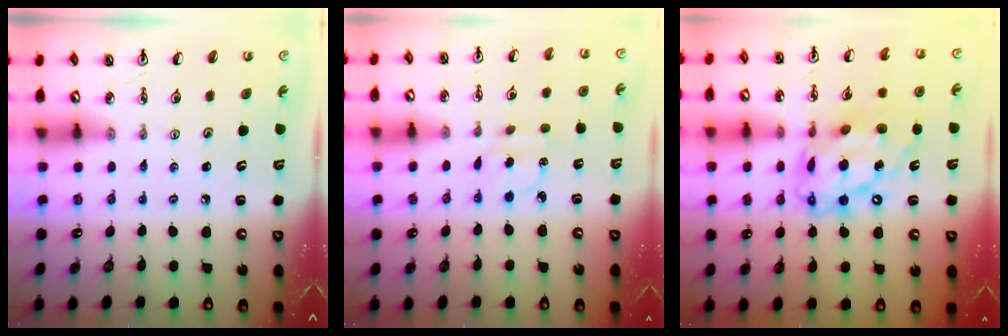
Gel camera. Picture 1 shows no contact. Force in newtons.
{"total": 3.1, "press": 3.1, "slide": 0.6}
{"total": 17.8, "press": 17.7, "slide": 1.6}